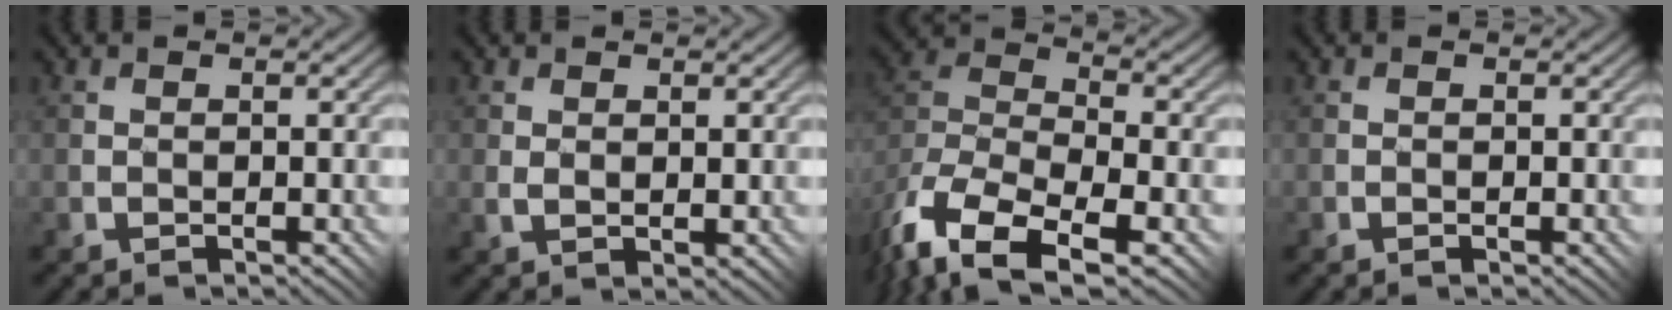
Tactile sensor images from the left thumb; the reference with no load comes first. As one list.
[{"total": 1.8, "force": [0.3, 0.9, 1.5], "torque": [-0.029, -0.003, 0.008]}, {"total": 12.9, "force": [-8.4, 5.7, 7.9], "torque": [-0.197, -0.024, -0.150]}, {"total": 0.0}]